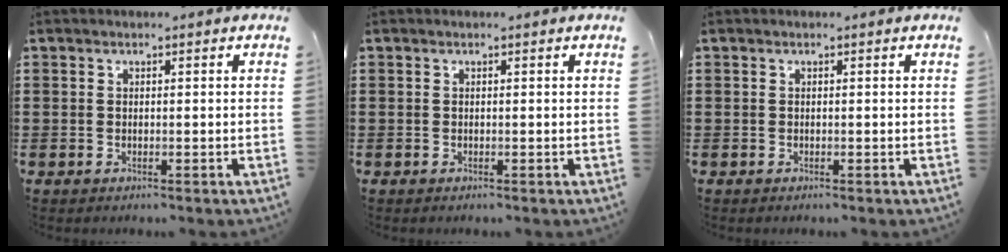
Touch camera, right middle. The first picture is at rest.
{"total": 0.0}
{"total": 0.0}